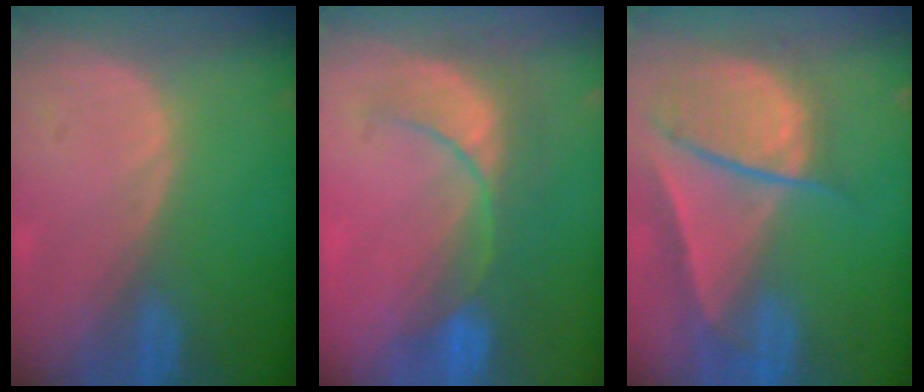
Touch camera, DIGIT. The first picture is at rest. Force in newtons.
{"total": 8.4, "press": 8.1, "slide": 2.3}
{"total": 9.5, "press": 8.1, "slide": 4.9}